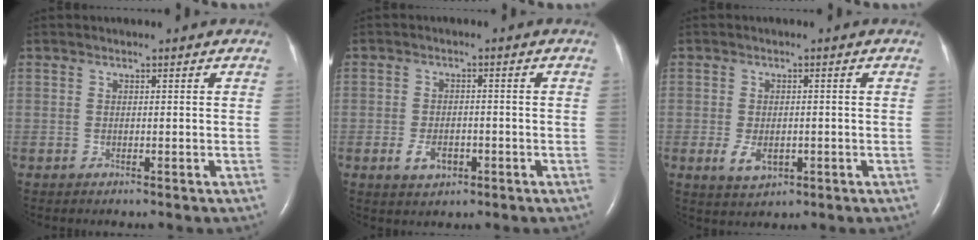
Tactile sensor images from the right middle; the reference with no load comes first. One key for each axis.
{"total": 3.7, "fx": -1.6, "fy": 2.2, "fz": 2.5, "tx": -0.050, "ty": 0.001, "tz": -0.022}
{"total": 3.8, "fx": -1.2, "fy": 2.2, "fz": 3.0, "tx": -0.060, "ty": -0.004, "tz": -0.011}